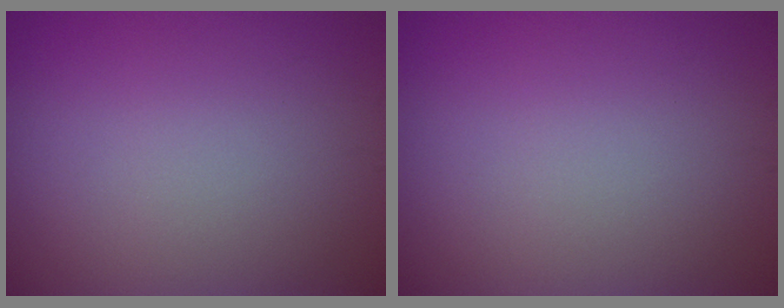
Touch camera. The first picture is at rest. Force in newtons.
{"total": 0.0}